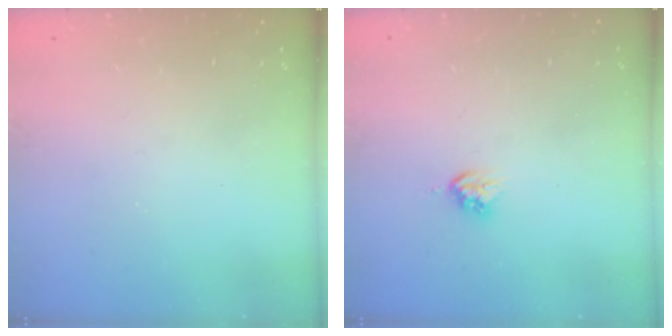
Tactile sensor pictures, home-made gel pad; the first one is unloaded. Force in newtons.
{"total": 4.1, "press": 4.0, "slide": 0.3}